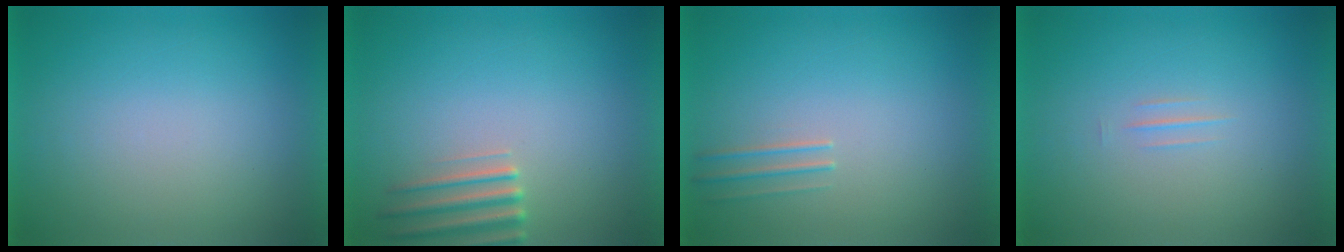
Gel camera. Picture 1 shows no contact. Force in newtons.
{"total": 2.9}
{"total": 1.2}
{"total": 1.3}